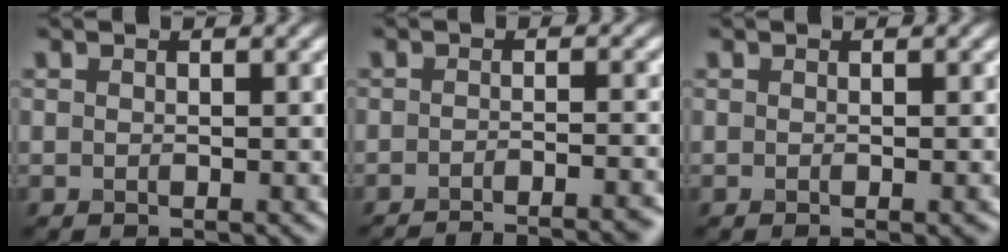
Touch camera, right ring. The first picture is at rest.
{"total": 7.7, "force": [-6.9, 1.6, 3.0], "torque": [-0.016, 0.005, -0.080]}
{"total": 1.2, "force": [-0.5, 0.3, 1.0], "torque": [-0.008, -0.001, -0.007]}